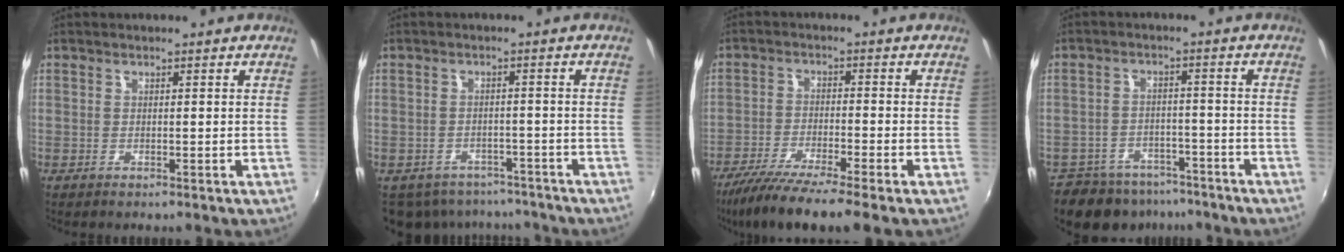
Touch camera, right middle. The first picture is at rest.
{"total": 11.2, "force": [-8.9, 6.0, 3.3], "torque": [-0.085, 0.003, -0.110]}
{"total": 11.2, "force": [-9.0, -0.2, 6.6], "torque": [-0.141, -0.034, -0.153]}
{"total": 12.0, "force": [-9.6, 6.3, 3.6], "torque": [-0.096, 0.003, -0.136]}